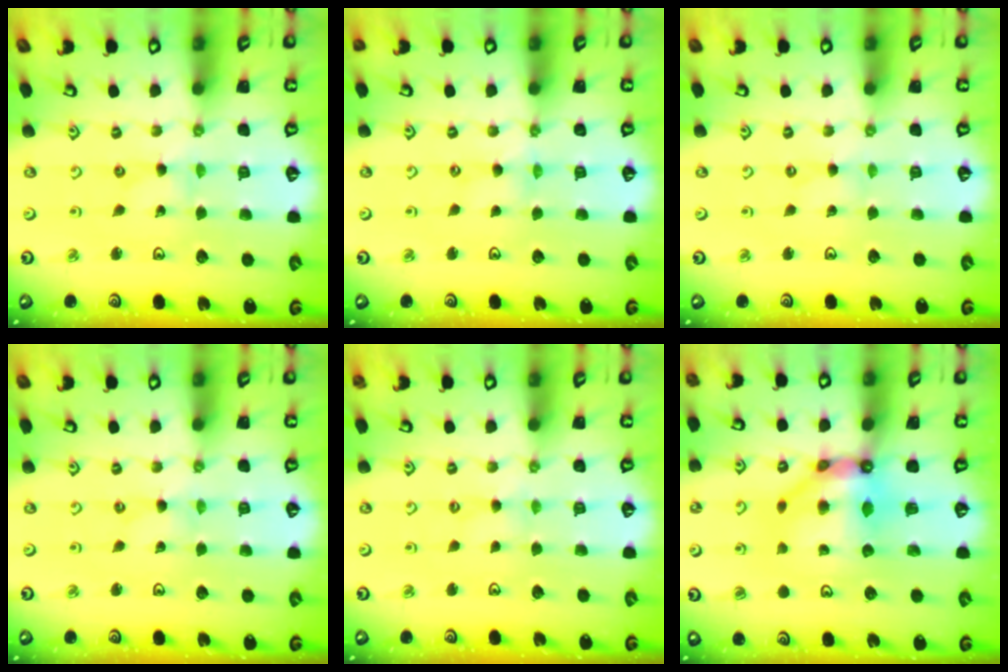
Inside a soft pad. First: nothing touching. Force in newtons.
{"total": 1.2, "press": 1.2, "slide": 0.3}
{"total": 0.0}
{"total": 0.0}
{"total": 1.0, "press": 0.9, "slide": 0.2}
{"total": 9.5, "press": 9.4, "slide": 1.1}